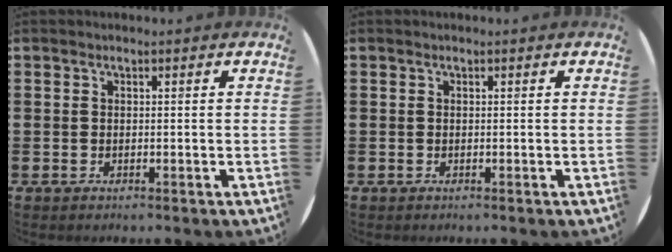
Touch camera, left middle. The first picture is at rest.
{"total": 0.0}